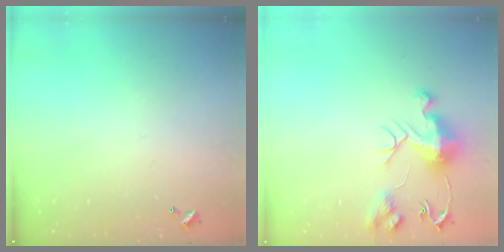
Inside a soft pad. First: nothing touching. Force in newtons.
{"total": 10.9, "press": 10.9, "slide": 0.9}